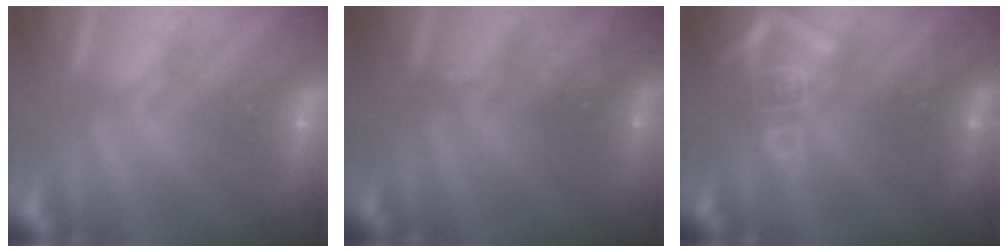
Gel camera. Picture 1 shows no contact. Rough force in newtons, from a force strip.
{"total": 2.9}
{"total": 3.1}